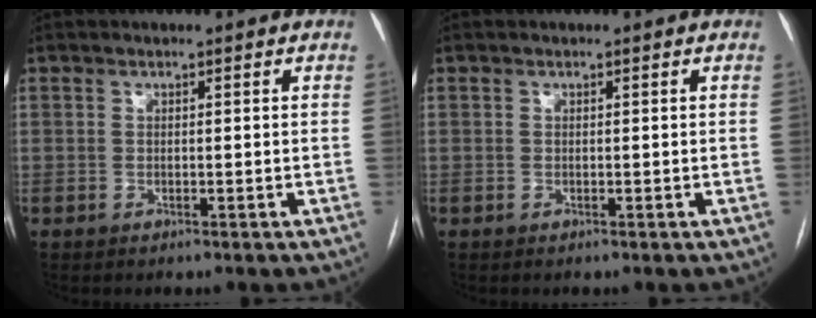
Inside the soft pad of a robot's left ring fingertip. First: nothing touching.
{"total": 0.0}